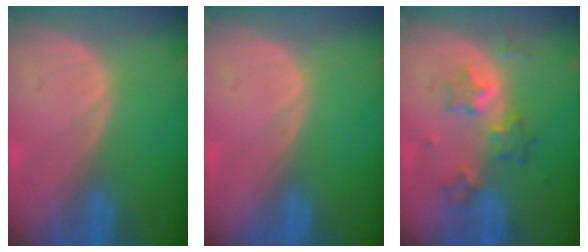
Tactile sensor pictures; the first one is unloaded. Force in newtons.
{"total": 0.0}
{"total": 6.2, "press": 5.8, "slide": 2.1}